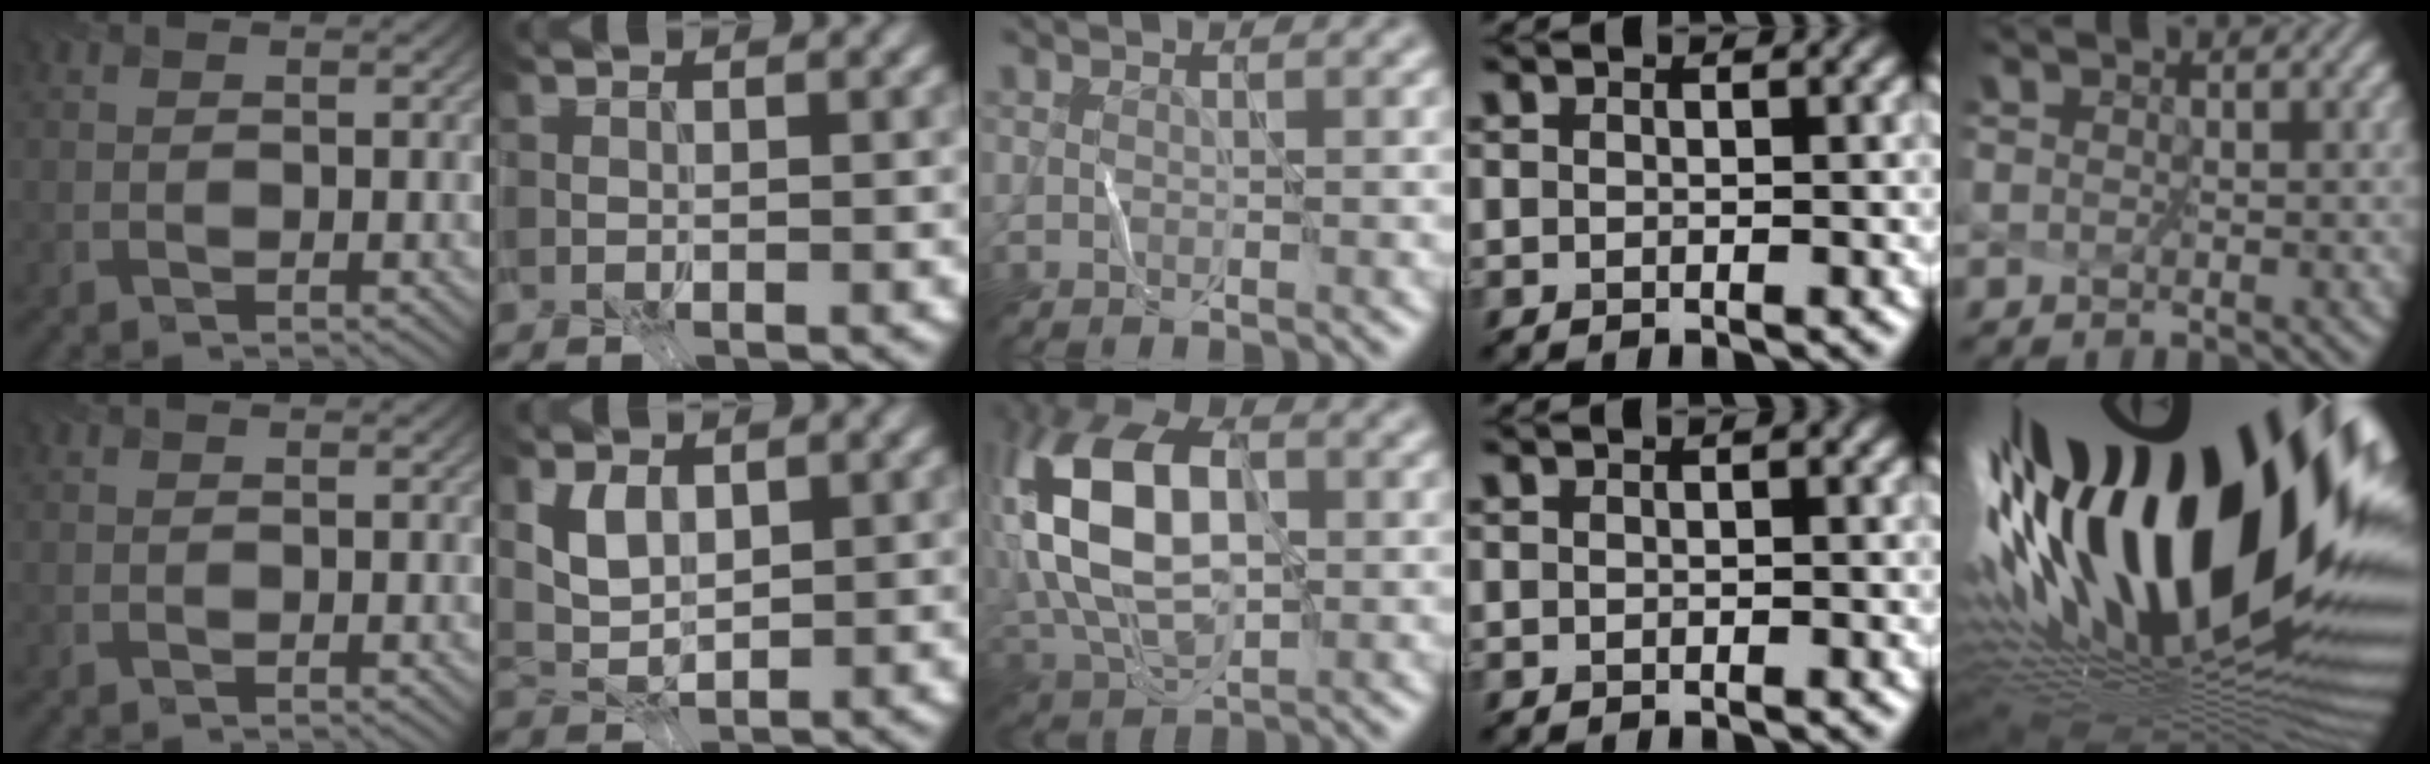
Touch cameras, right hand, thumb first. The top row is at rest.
{"index": {"total": 0.5, "force": [0.0, -0.5, 0.1], "torque": [-0.008, -0.009, 0.011]}, "middle": {"total": 13.4, "force": [0.7, 8.0, 10.7], "torque": [-0.216, 0.015, 0.000]}, "ring": {"total": 0.9, "force": [0.2, 0.5, 0.7], "torque": [0.002, 0.005, -0.005]}, "little": {"total": 21.1, "force": [5.0, 8.2, 18.8], "torque": [-0.304, -0.021, 0.099]}}